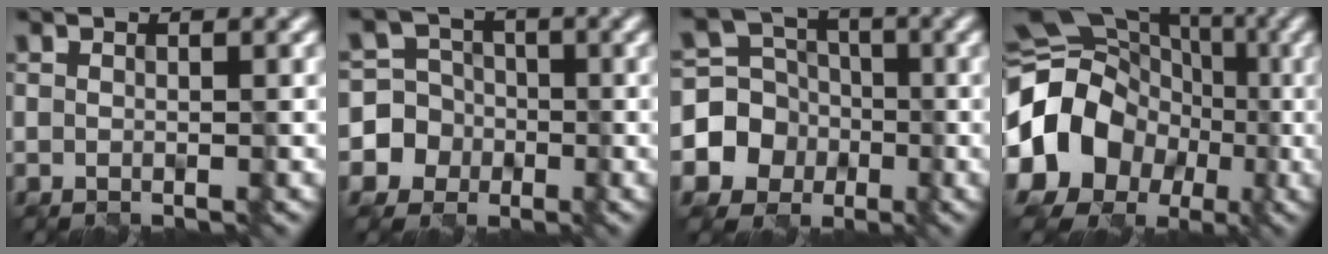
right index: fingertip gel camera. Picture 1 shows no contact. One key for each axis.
{"total": 7.5, "fx": -1.9, "fy": 7.2, "fz": 0.6, "tx": -0.007, "ty": 0.015, "tz": -0.061}
{"total": 6.2, "fx": -1.6, "fy": 5.8, "fz": 1.5, "tx": -0.014, "ty": -0.004, "tz": -0.059}
{"total": 16.8, "fx": -2.3, "fy": 14.9, "fz": 7.4, "tx": -0.165, "ty": -0.008, "tz": -0.068}